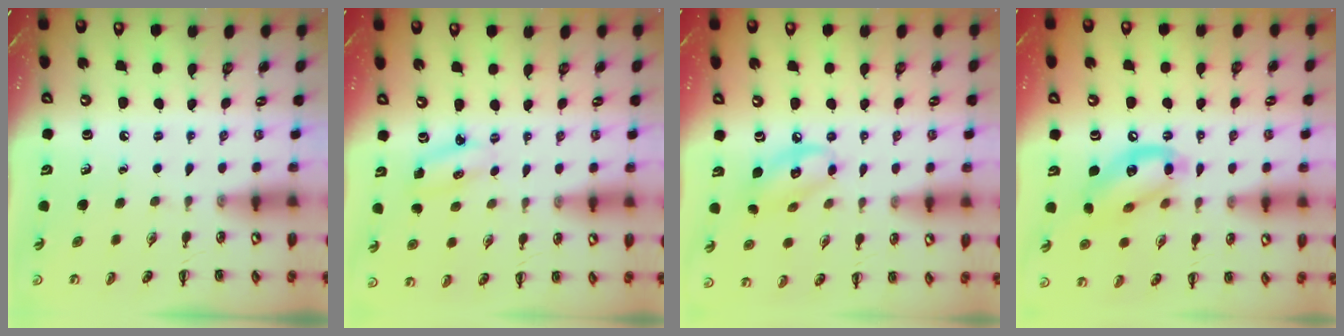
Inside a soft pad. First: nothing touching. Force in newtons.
{"total": 2.8, "press": 2.8, "slide": 0.6}
{"total": 8.9, "press": 8.7, "slide": 1.6}
{"total": 13.3, "press": 12.9, "slide": 3.2}